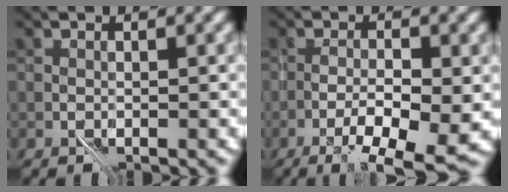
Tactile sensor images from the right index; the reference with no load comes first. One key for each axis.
{"total": 5.2, "fx": -2.4, "fy": 0.7, "fz": 4.5, "tx": -0.068, "ty": 0.000, "tz": -0.038}